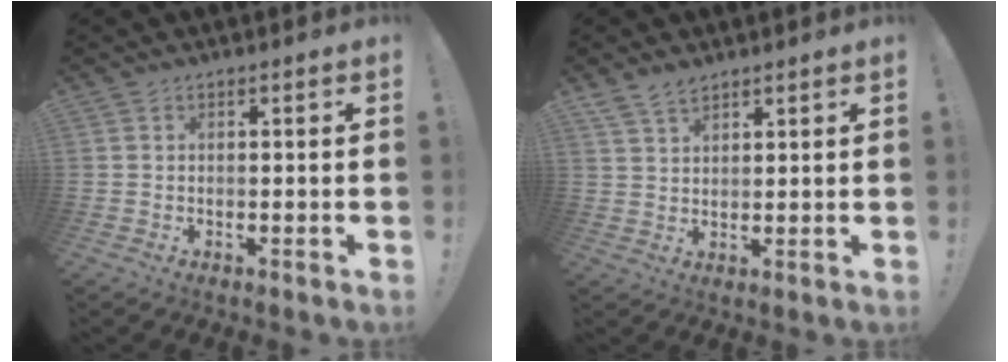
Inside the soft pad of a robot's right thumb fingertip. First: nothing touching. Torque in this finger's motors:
{"motor_torque": [0.07, -0.01, 0.50, 0.15, 0.01]}